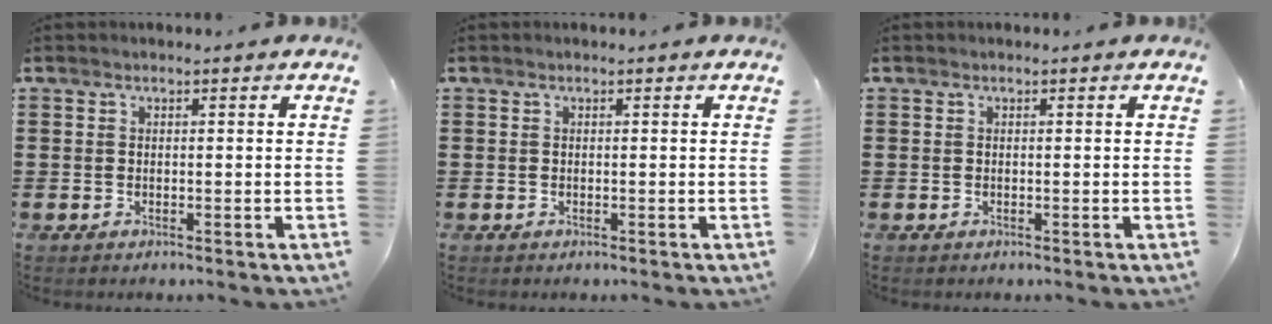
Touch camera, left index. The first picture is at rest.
{"total": 0.0}
{"total": 0.0}